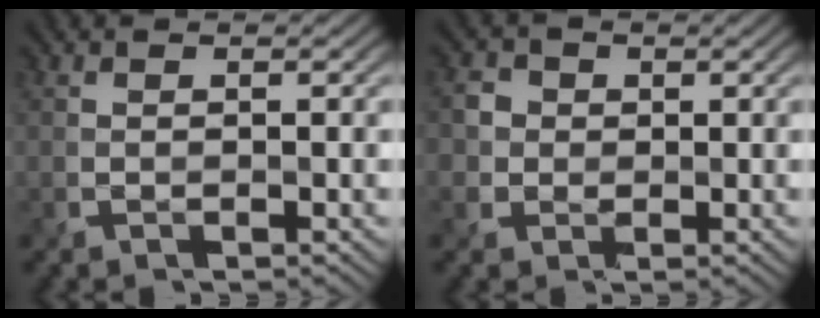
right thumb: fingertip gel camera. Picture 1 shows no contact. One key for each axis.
{"total": 2.7, "fx": 0.1, "fy": 2.6, "fz": 0.5, "tx": -0.022, "ty": 0.001, "tz": -0.001}